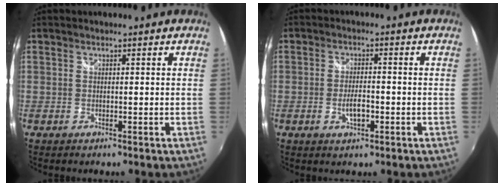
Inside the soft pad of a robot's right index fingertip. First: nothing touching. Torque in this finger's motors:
{"motor_torque": [0.03, -0.05, 0.22, 0.03]}